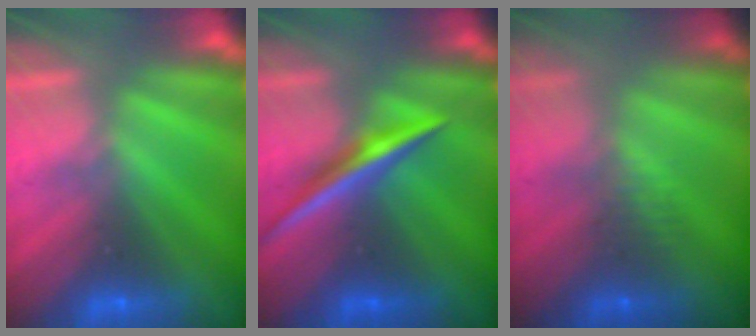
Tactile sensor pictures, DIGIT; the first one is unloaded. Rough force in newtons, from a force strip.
{"total": 1.9}
{"total": 2.4}